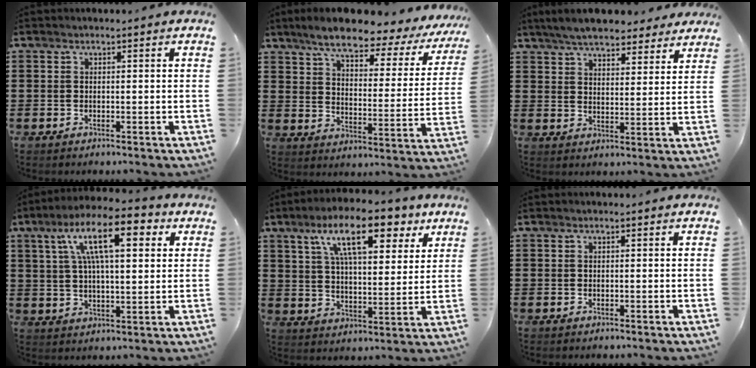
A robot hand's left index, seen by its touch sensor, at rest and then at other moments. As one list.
[{"total": 7.8, "force": [6.4, 1.3, 4.2], "torque": [-0.094, -0.038, 0.102]}, {"total": 6.3, "force": [5.9, 1.3, 1.9], "torque": [-0.060, -0.012, 0.109]}, {"total": 13.7, "force": [6.0, 4.4, 11.5], "torque": [-0.214, 0.007, 0.100]}, {"total": 13.9, "force": [8.5, 4.3, 10.2], "torque": [-0.177, -0.019, 0.141]}, {"total": 0.0}]